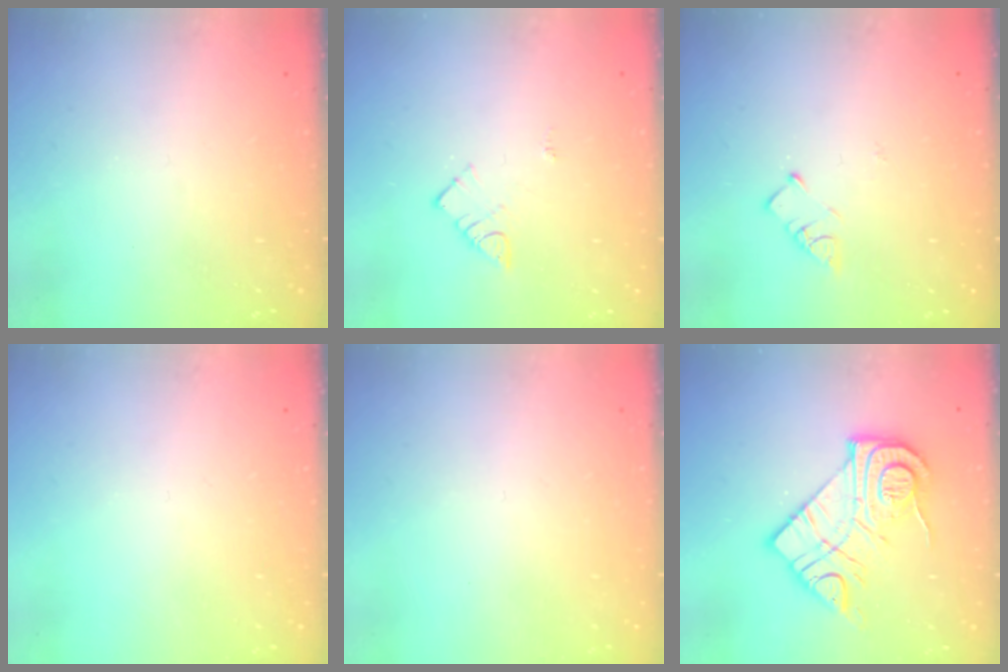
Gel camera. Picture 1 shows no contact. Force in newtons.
{"total": 6.4, "press": 6.4, "slide": 0.2}
{"total": 3.1, "press": 3.0, "slide": 0.3}
{"total": 0.0}
{"total": 1.6, "press": 1.5, "slide": 0.1}
{"total": 16.3, "press": 16.3, "slide": 1.1}